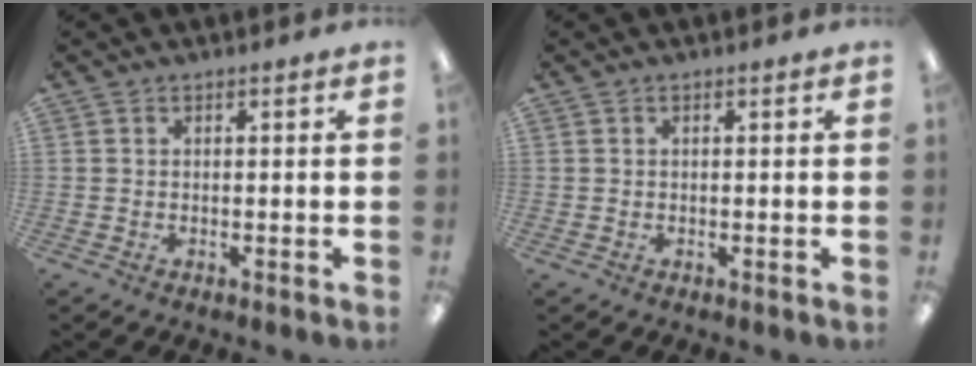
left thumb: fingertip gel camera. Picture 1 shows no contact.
{"total": 0.0}